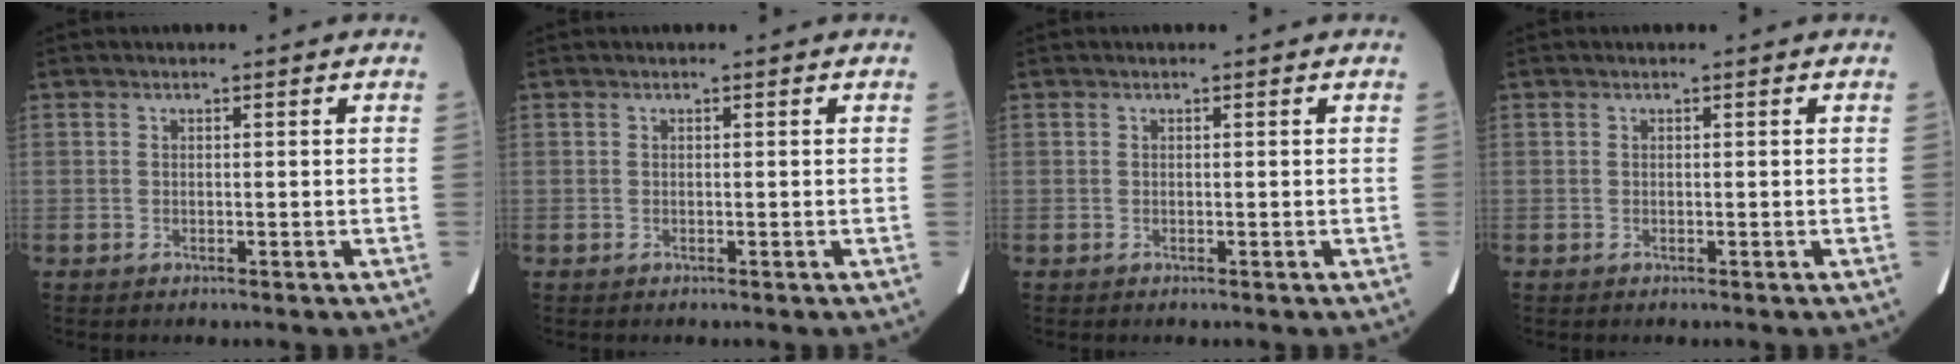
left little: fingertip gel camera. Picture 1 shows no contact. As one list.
[{"total": 0.0}, {"total": 0.0}, {"total": 0.0}]